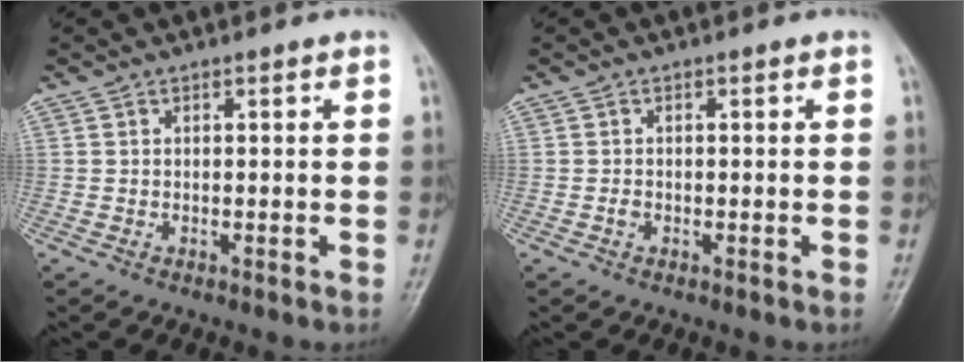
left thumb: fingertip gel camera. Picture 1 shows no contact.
{"total": 1.0, "force": [-0.3, 0.8, 0.6], "torque": [-0.007, 0.001, -0.006]}